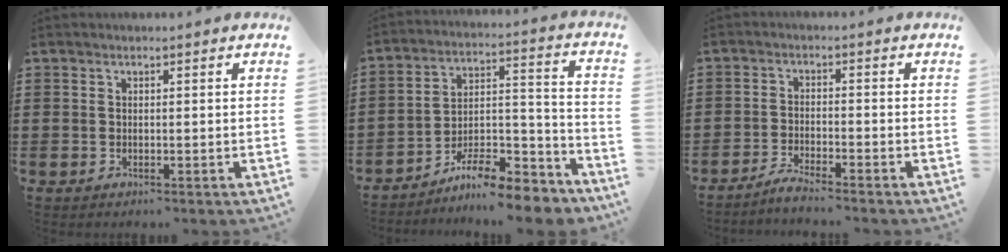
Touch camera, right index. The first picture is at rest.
{"total": 9.6, "force": [-8.6, 1.8, 3.8], "torque": [-0.051, 0.025, -0.164]}
{"total": 2.7, "force": [-2.7, -0.2, 0.4], "torque": [-0.011, 0.006, -0.054]}